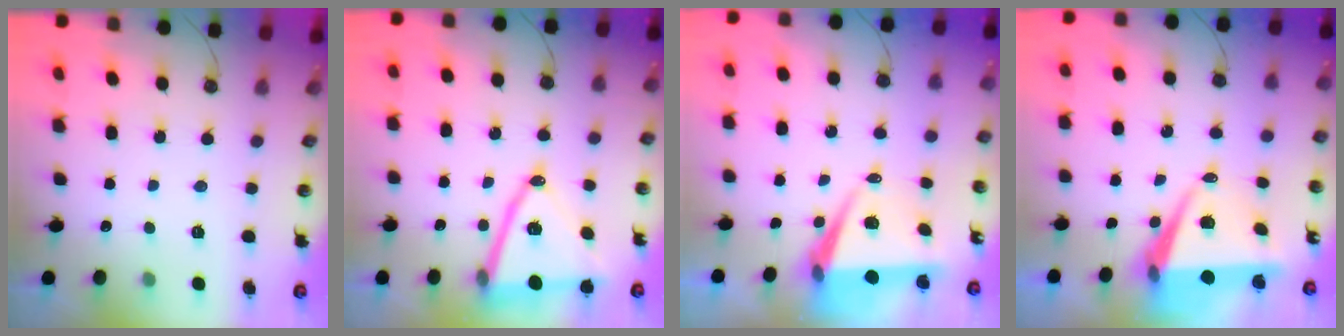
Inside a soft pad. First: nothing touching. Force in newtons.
{"total": 17.2, "press": 16.8, "slide": 3.6}
{"total": 7.6, "press": 6.2, "slide": 4.4}
{"total": 7.9, "press": 6.8, "slide": 4.1}